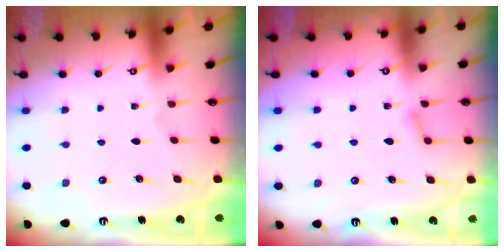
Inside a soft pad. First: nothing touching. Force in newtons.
{"total": 4.3, "press": 4.3, "slide": 0.5}